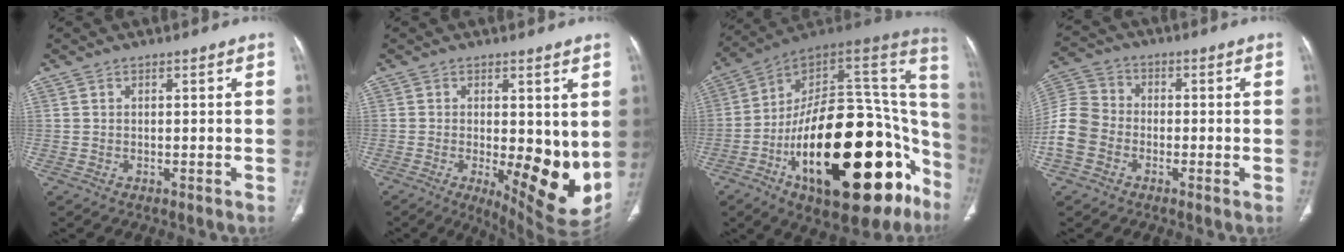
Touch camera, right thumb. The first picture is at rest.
{"total": 14.1, "force": [-1.1, 5.3, 13.1], "torque": [-0.167, -0.034, -0.003]}
{"total": 37.7, "force": [-13.7, 17.3, 30.5], "torque": [-0.340, 0.079, -0.208]}
{"total": 9.3, "force": [-3.0, 7.5, 4.6], "torque": [-0.093, 0.024, -0.065]}